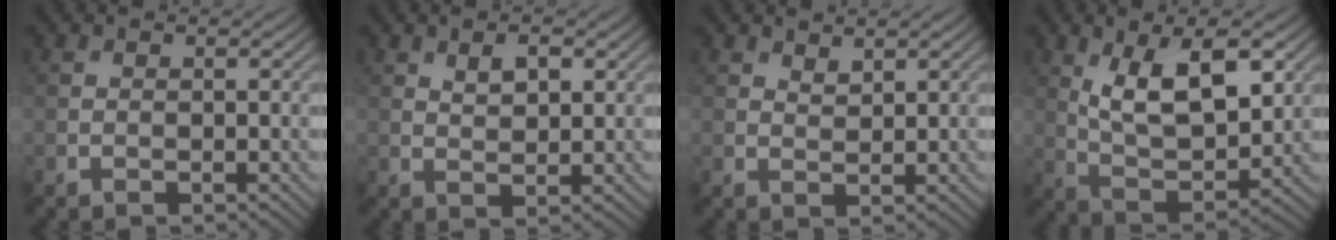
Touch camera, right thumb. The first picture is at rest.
{"total": 3.1, "force": [1.5, 1.5, 2.2], "torque": [-0.041, -0.003, 0.030]}
{"total": 1.6, "force": [1.3, 0.6, 0.6], "torque": [-0.015, -0.005, 0.028]}
{"total": 10.7, "force": [3.8, 4.9, 8.7], "torque": [-0.168, -0.009, 0.071]}